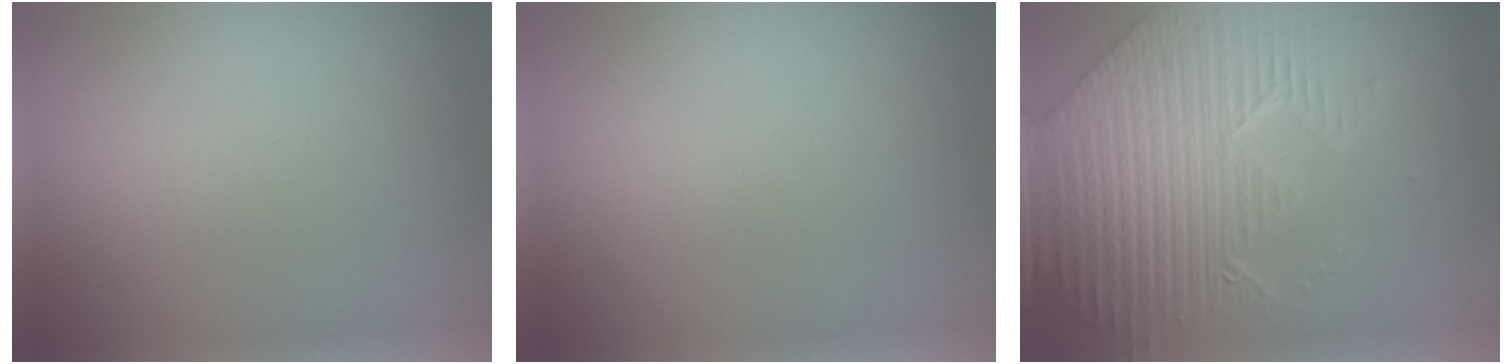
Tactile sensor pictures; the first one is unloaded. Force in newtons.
{"total": 0.0}
{"total": 8.6, "press": 6.5, "slide": 5.6}